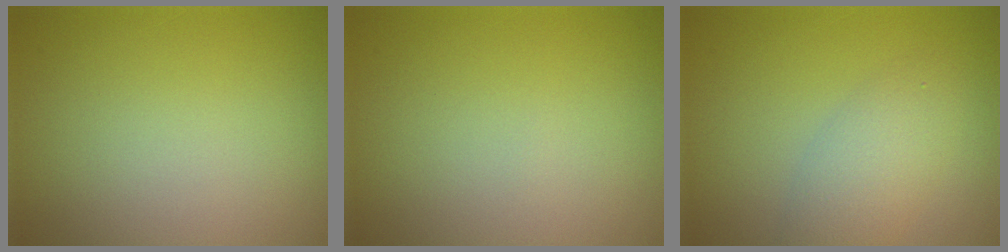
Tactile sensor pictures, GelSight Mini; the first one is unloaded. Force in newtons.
{"total": 0.0}
{"total": 3.4, "press": 3.4, "slide": 0.2}